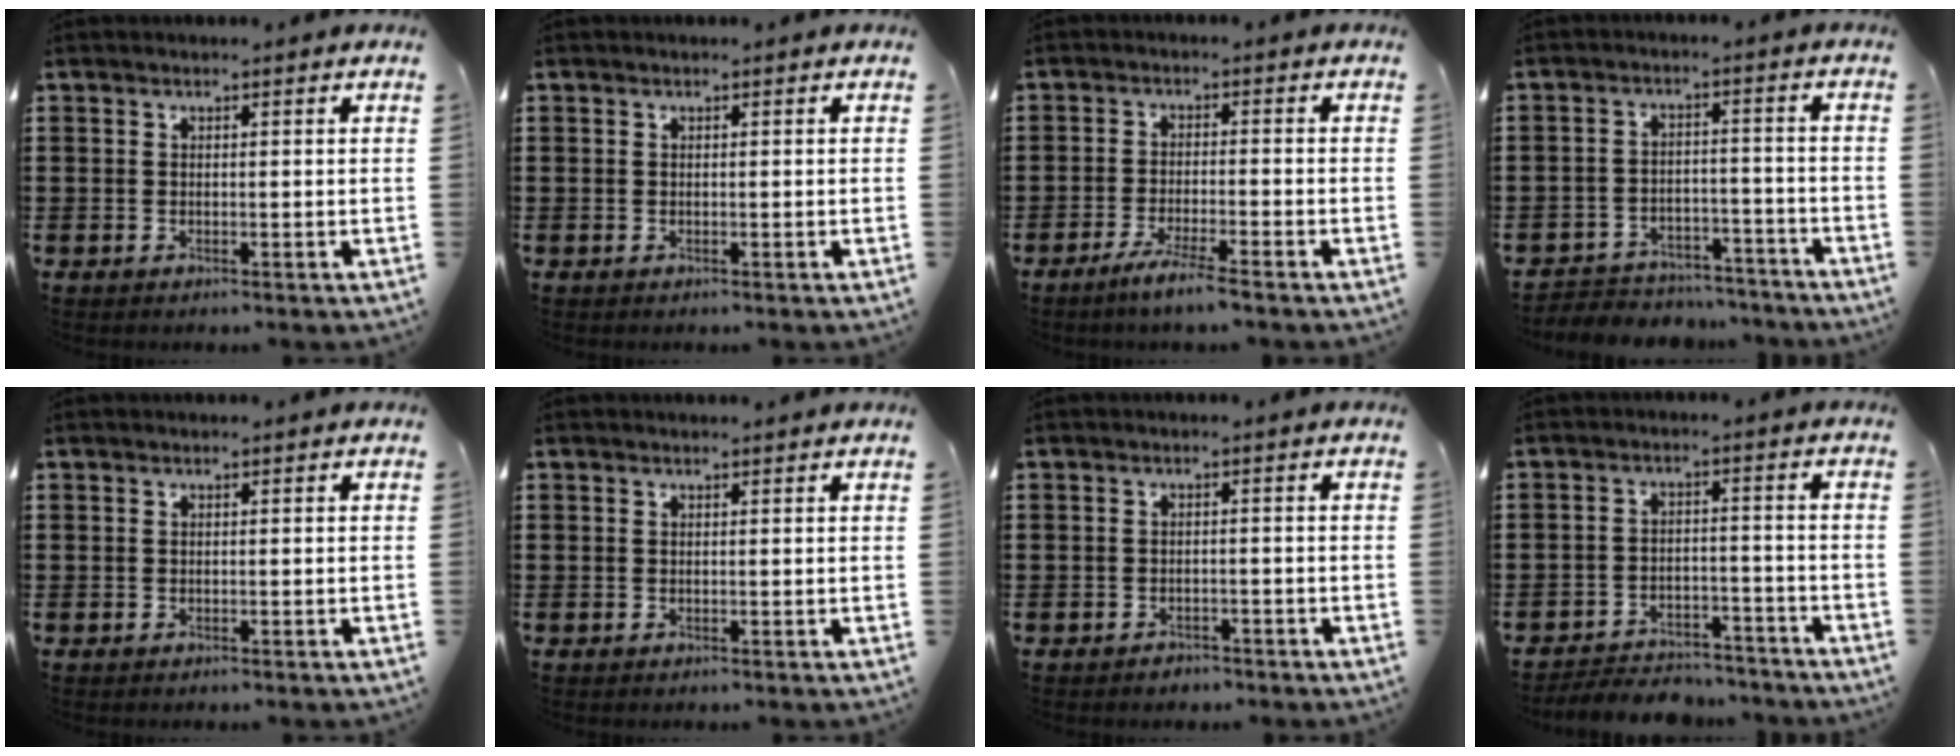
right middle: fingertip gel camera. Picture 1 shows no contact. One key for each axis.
{"total": 0.0}
{"total": 3.8, "fx": -3.0, "fy": -0.4, "fz": 2.3, "tx": -0.043, "ty": -0.007, "tz": -0.055}
{"total": 4.5, "fx": -4.3, "fy": 1.0, "fz": 0.0, "tx": -0.004, "ty": 0.010, "tz": -0.092}
{"total": 0.0}
{"total": 0.0}
{"total": 1.3, "fx": -1.3, "fy": 0.4, "fz": -0.1, "tx": -0.003, "ty": 0.003, "tz": -0.030}
{"total": 4.8, "fx": -4.7, "fy": 1.0, "fz": 0.5, "tx": -0.007, "ty": 0.012, "tz": -0.099}